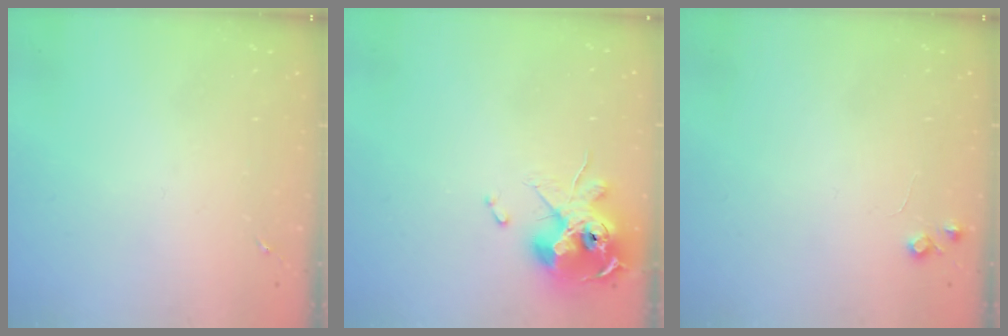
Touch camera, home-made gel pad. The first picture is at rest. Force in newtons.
{"total": 13.0, "press": 12.9, "slide": 1.8}
{"total": 4.9, "press": 4.8, "slide": 0.8}